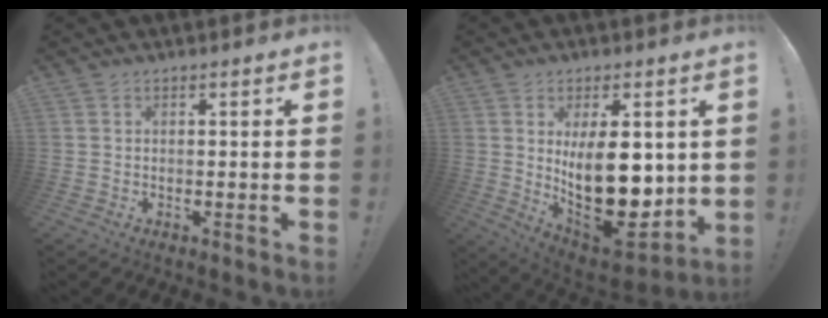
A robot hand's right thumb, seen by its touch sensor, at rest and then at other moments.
{"total": 19.7, "force": [1.9, 9.8, 17.0], "torque": [-0.270, -0.040, 0.042]}